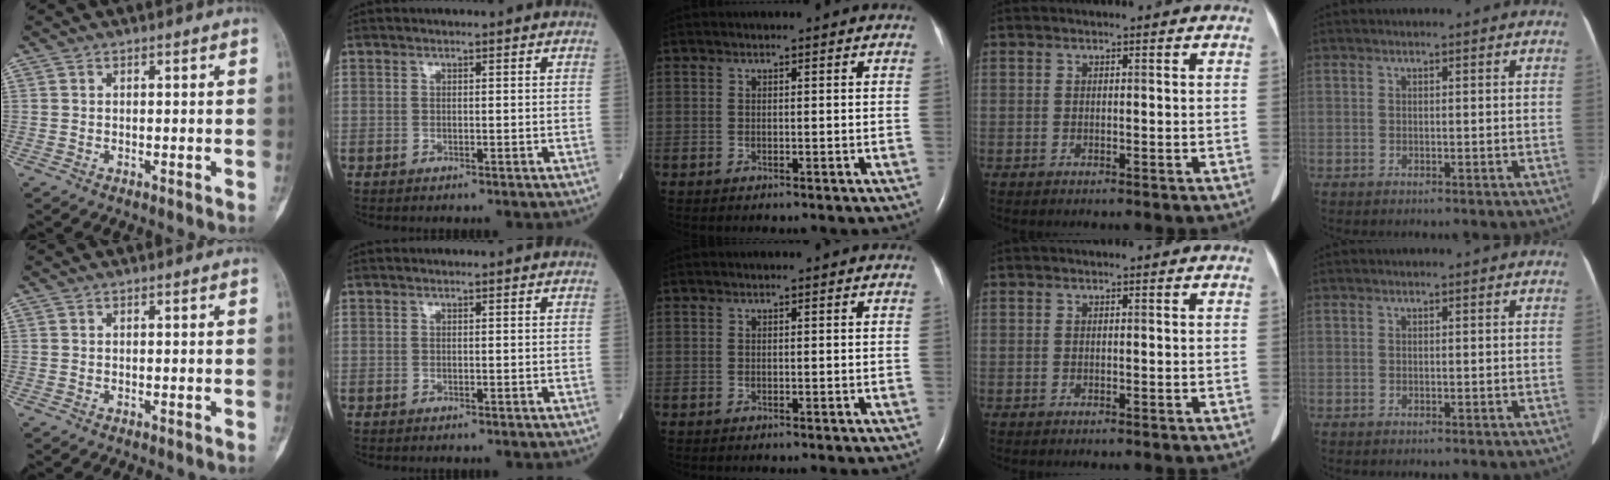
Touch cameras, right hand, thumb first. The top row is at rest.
{}